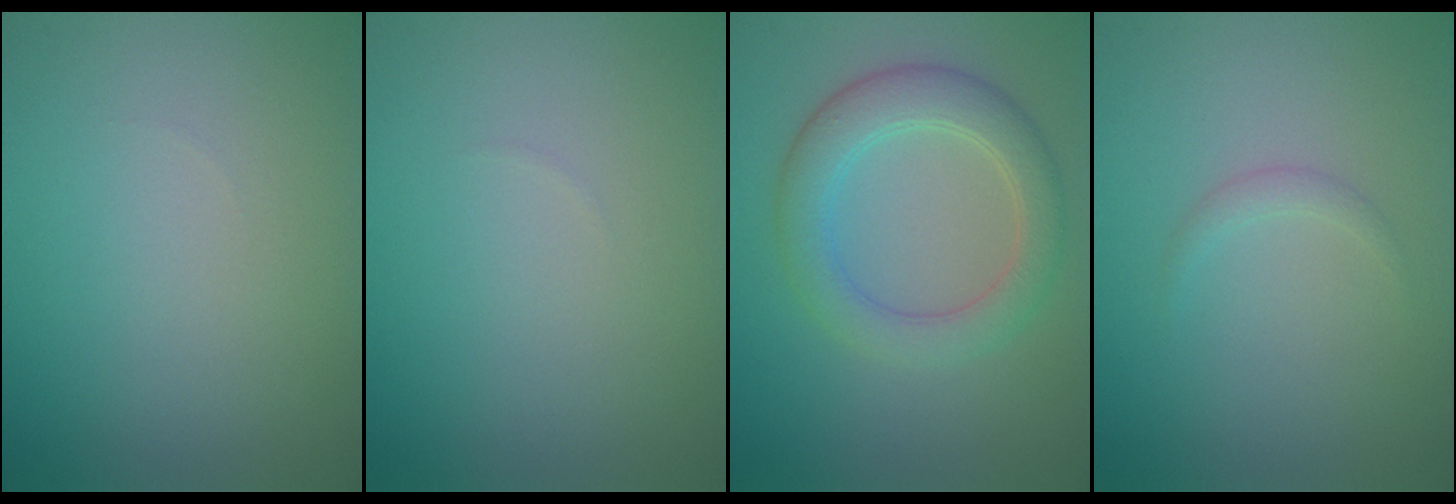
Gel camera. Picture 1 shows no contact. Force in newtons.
{"total": 0.0}
{"total": 4.3, "press": 4.3, "slide": 0.3}
{"total": 0.8, "press": 0.8, "slide": 0.1}